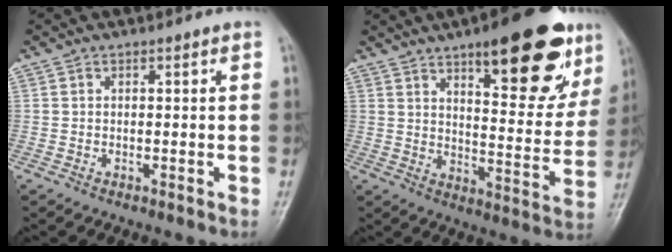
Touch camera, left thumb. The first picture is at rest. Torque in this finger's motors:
{"motor_torque": [1.00, 1.00, 1.48, -1.29, 0.29]}